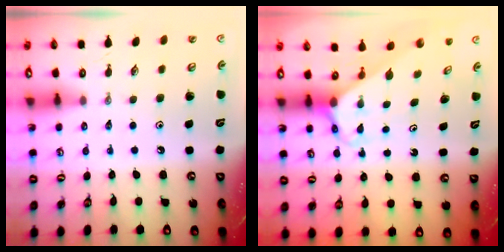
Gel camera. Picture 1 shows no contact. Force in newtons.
{"total": 2.8, "press": 2.8, "slide": 0.2}